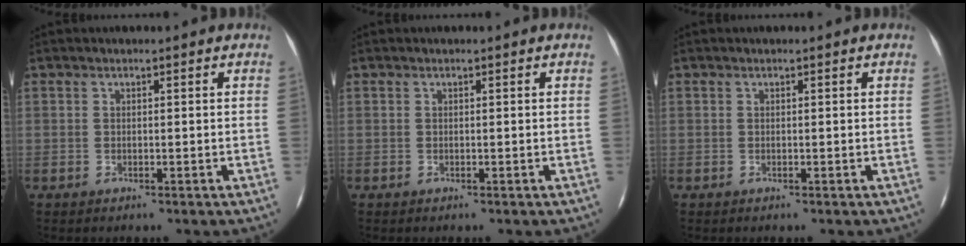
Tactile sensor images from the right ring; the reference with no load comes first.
{"total": 0.0}
{"total": 0.0}